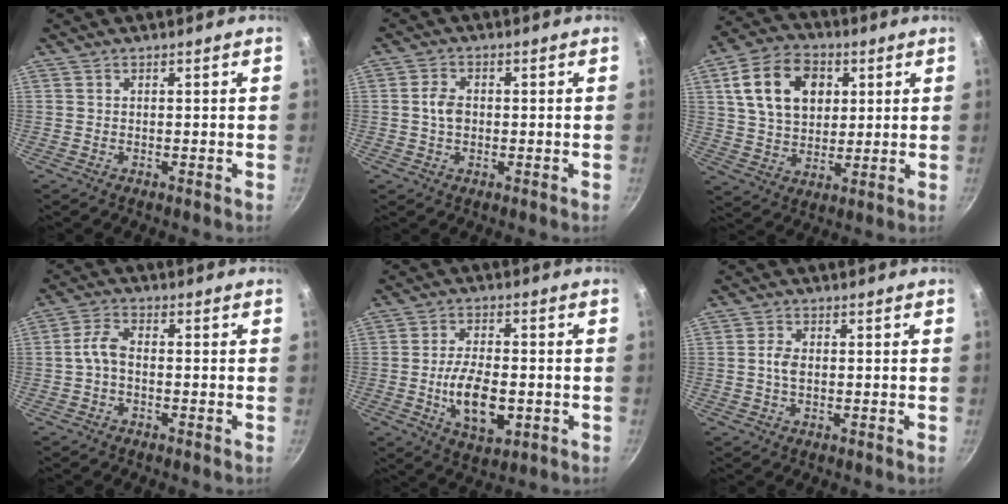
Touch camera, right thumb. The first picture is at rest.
{"total": 4.0, "force": [0.0, 2.8, 2.8], "torque": [-0.045, 0.009, -0.005]}
{"total": 15.6, "force": [4.6, 11.1, 10.1], "torque": [-0.154, 0.000, 0.077]}
{"total": 4.1, "force": [-1.0, 2.3, 3.3], "torque": [-0.068, 0.022, -0.027]}
{"total": 11.3, "force": [-2.3, 5.7, 9.5], "torque": [-0.158, 0.007, -0.036]}
{"total": 3.0, "force": [-0.1, 1.9, 2.3], "torque": [-0.043, 0.008, -0.004]}